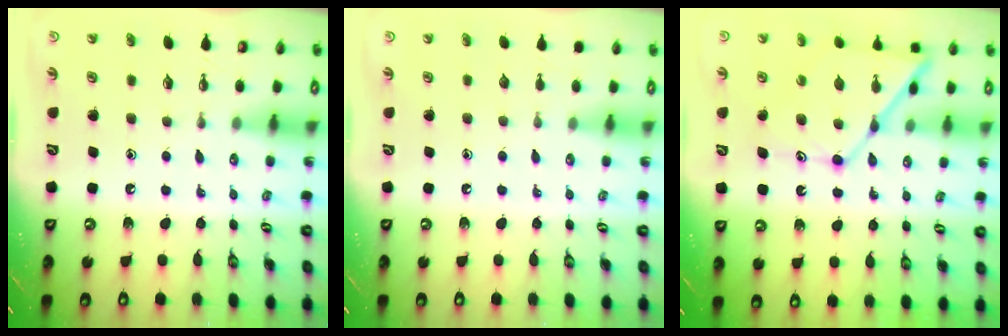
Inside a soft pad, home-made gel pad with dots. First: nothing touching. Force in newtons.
{"total": 0.0}
{"total": 13.8, "press": 13.8, "slide": 1.2}